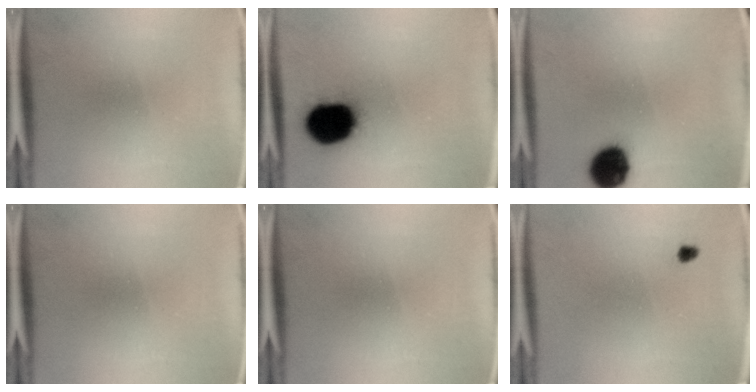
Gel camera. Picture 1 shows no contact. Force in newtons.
{"total": 18.1}
{"total": 12.1}
{"total": 0.0}
{"total": 0.0}
{"total": 1.5}